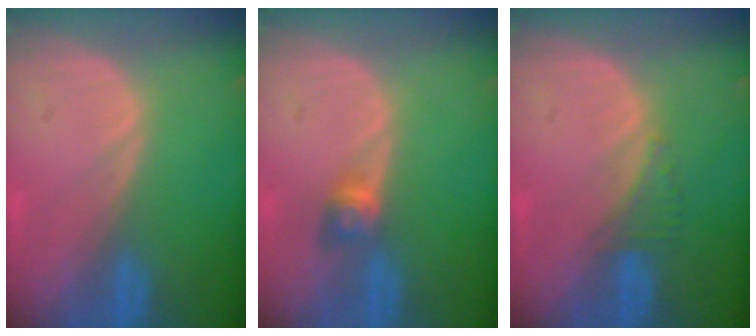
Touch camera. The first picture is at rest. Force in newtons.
{"total": 2.9, "press": 2.5, "slide": 1.5}
{"total": 1.9, "press": 1.8, "slide": 0.7}